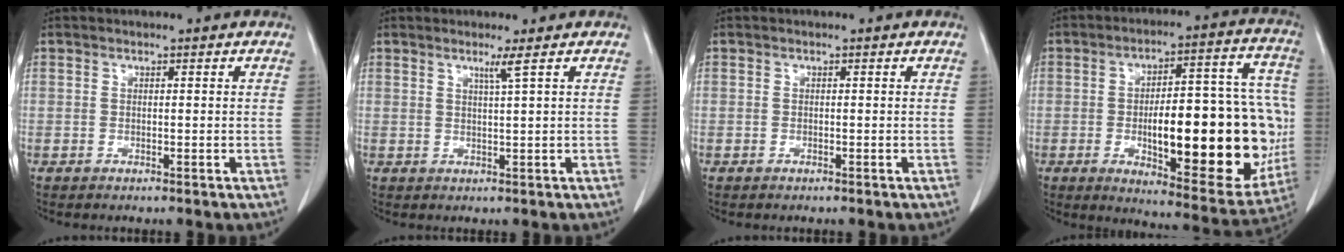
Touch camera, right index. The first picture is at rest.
{"total": 1.8, "force": [1.1, -0.7, 1.2], "torque": [-0.030, -0.009, 0.024]}
{"total": 0.0}
{"total": 26.3, "force": [-3.6, 7.8, 24.8], "torque": [-0.284, 0.021, -0.030]}